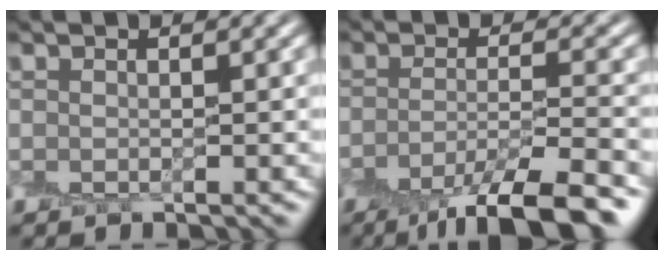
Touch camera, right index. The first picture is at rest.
{"total": 8.1, "force": [-5.4, 1.7, 5.8], "torque": [-0.080, -0.002, -0.088]}